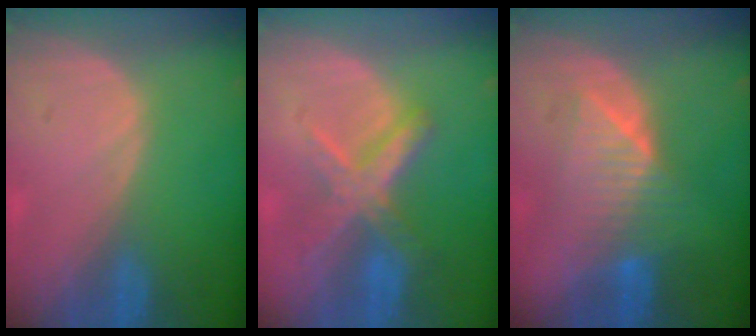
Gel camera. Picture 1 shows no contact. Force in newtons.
{"total": 7.1, "press": 6.2, "slide": 3.6}
{"total": 6.4, "press": 6.4, "slide": 0.3}